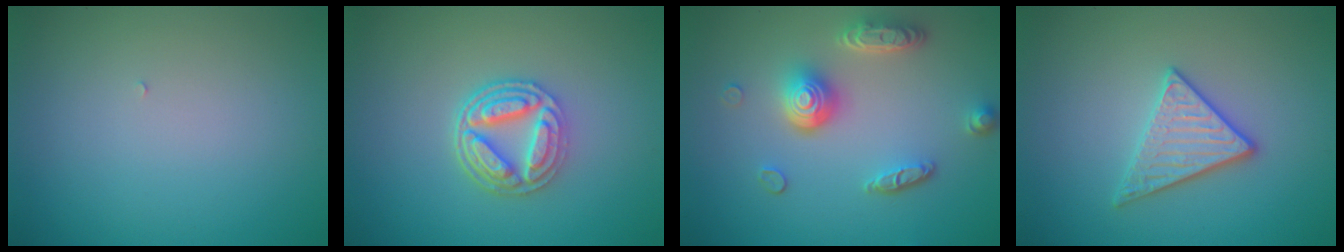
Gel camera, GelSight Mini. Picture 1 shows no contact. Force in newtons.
{"total": 4.8, "press": 3.8, "slide": 3.0}
{"total": 5.0, "press": 3.7, "slide": 3.3}
{"total": 3.0, "press": 2.9, "slide": 0.6}